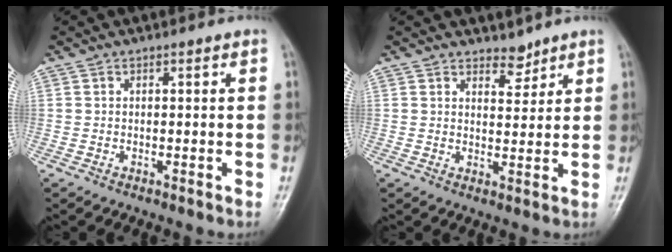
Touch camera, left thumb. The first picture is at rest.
{"total": 3.1, "force": [2.7, 1.4, 0.7], "torque": [0.009, -0.022, 0.042]}